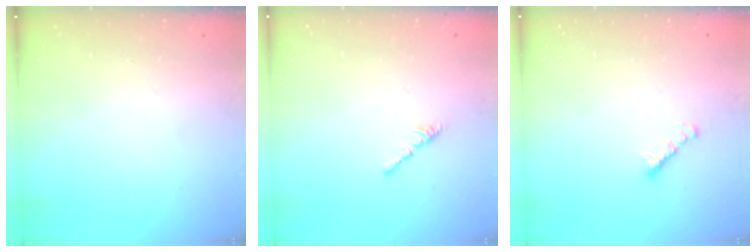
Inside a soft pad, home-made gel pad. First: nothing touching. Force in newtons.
{"total": 1.3, "press": 1.2, "slide": 0.4}
{"total": 2.2, "press": 2.1, "slide": 0.5}